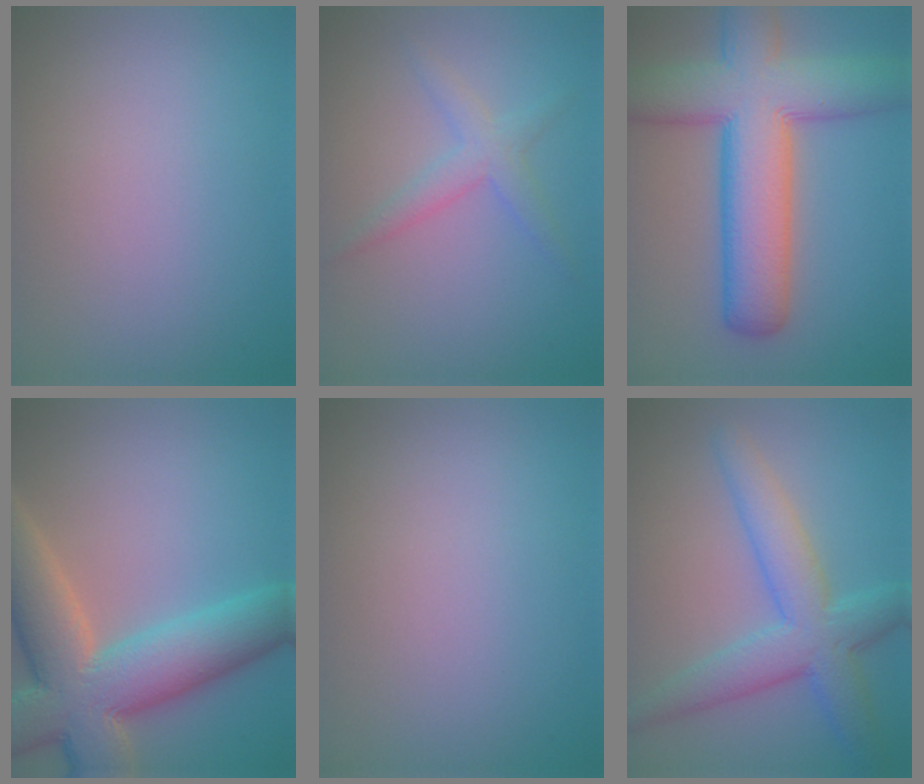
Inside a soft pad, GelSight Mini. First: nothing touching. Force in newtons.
{"total": 2.4, "press": 2.4, "slide": 0.1}
{"total": 11.4, "press": 11.4, "slide": 0.6}
{"total": 11.6, "press": 11.5, "slide": 1.3}
{"total": 0.0}
{"total": 5.8, "press": 5.8, "slide": 0.1}